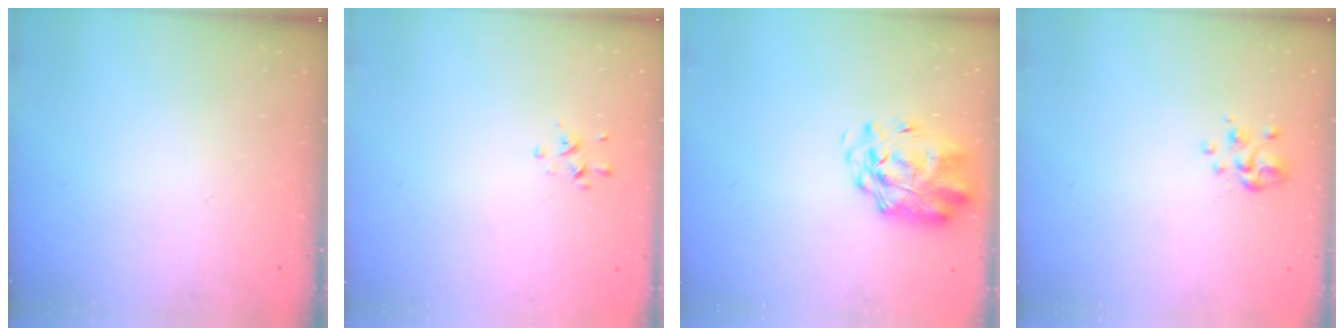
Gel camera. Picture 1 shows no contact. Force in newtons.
{"total": 0.6, "press": 0.4, "slide": 0.5}
{"total": 2.0, "press": 1.8, "slide": 0.9}
{"total": 2.9, "press": 2.8, "slide": 0.9}